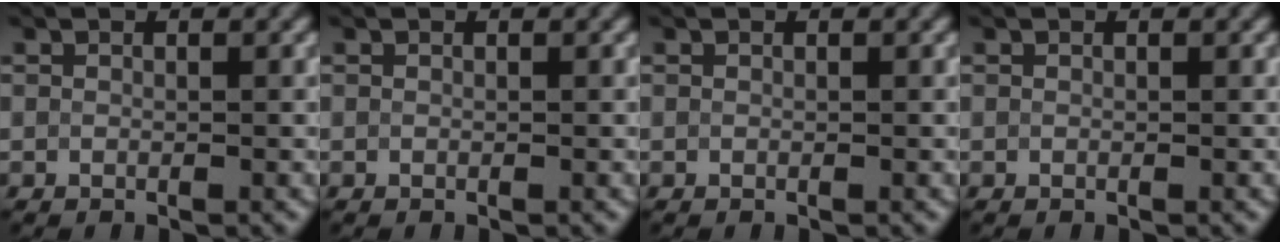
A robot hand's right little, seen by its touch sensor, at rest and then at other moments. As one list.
[{"total": 0.0}, {"total": 0.0}, {"total": 0.0}]